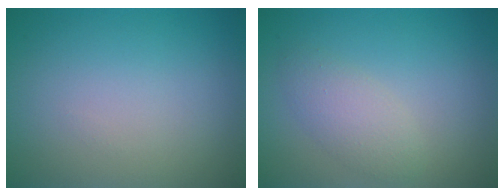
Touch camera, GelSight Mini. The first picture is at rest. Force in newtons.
{"total": 2.4, "press": 2.4, "slide": 0.1}